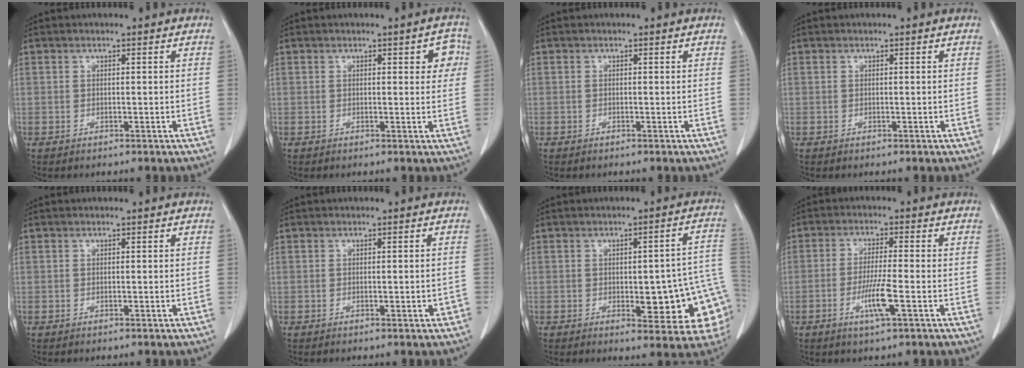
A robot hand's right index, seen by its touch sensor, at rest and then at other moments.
{"total": 3.3, "force": [1.0, 1.3, 2.8], "torque": [-0.020, 0.007, 0.007]}
{"total": 0.0}
{"total": 0.0}
{"total": 0.0}
{"total": 1.6, "force": [-0.5, 0.6, 1.4], "torque": [-0.017, 0.005, -0.002]}
{"total": 14.0, "force": [-2.7, 4.2, 13.1], "torque": [-0.095, 0.022, -0.019]}
{"total": 5.6, "force": [-2.1, -0.1, 5.2], "torque": [-0.100, -0.011, -0.039]}